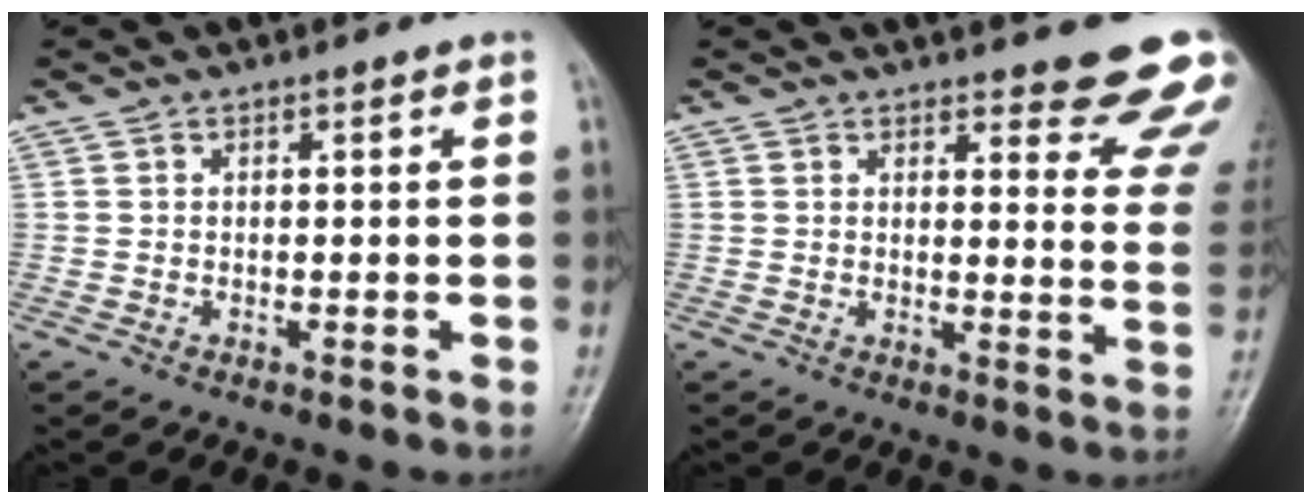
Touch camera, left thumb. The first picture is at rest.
{"total": 13.8, "force": [11.7, 3.5, 6.3], "torque": [-0.028, -0.082, 0.111]}